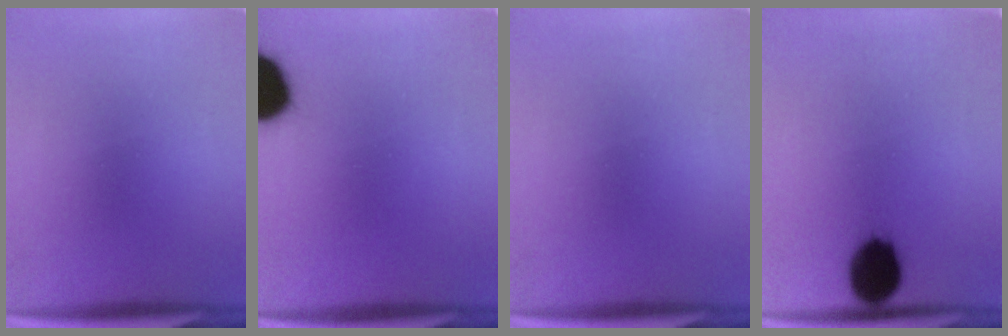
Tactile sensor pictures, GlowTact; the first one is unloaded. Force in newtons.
{"total": 18.6}
{"total": 0.0}
{"total": 11.2}